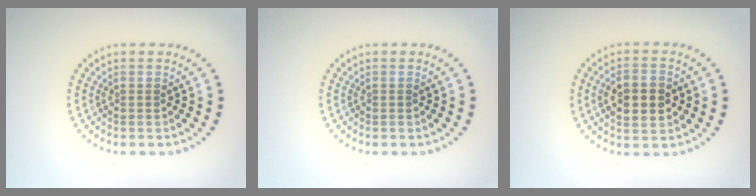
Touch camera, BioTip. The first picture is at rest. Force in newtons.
{"total": 0.0}
{"total": 4.6, "press": 4.6, "slide": 0.2}